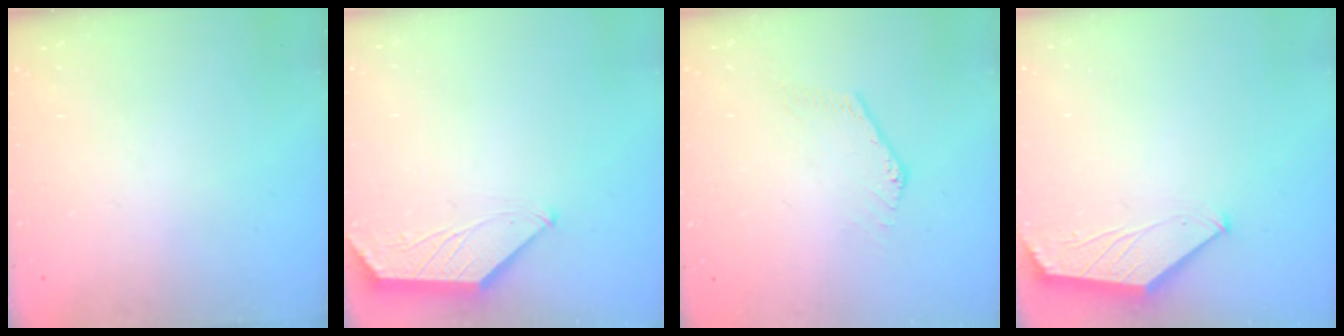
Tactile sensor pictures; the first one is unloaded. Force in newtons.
{"total": 0.7, "press": 0.6, "slide": 0.3}
{"total": 0.8, "press": 0.8, "slide": 0.1}
{"total": 1.6, "press": 1.6, "slide": 0.4}